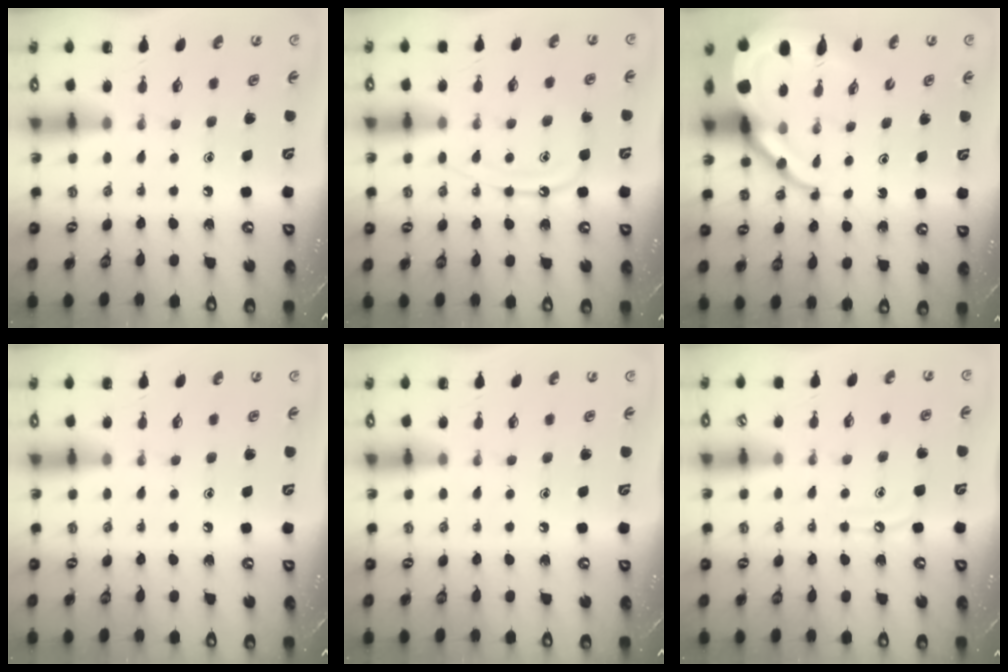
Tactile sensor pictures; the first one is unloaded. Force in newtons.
{"total": 10.5, "press": 10.5, "slide": 1.0}
{"total": 12.0, "press": 11.9, "slide": 1.2}
{"total": 0.0}
{"total": 0.0}
{"total": 5.6, "press": 5.6, "slide": 0.6}